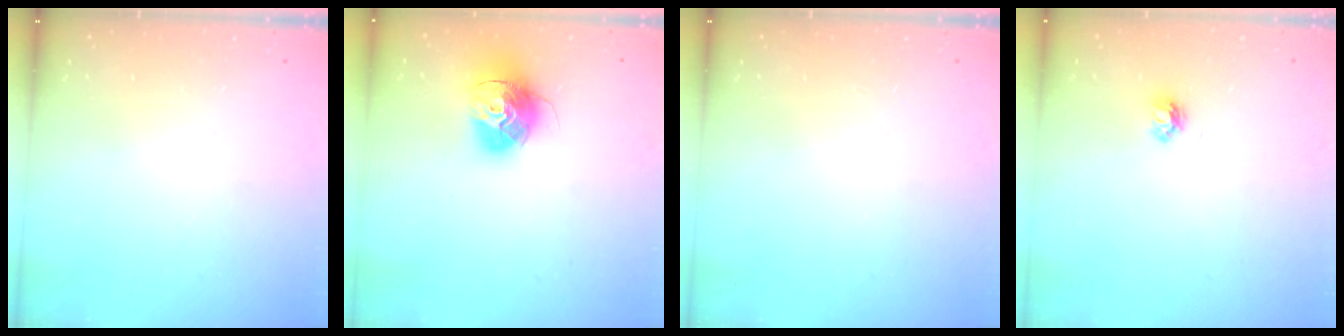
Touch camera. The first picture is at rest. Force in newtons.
{"total": 14.5, "press": 14.4, "slide": 1.4}
{"total": 0.0}
{"total": 3.8, "press": 3.8, "slide": 0.5}